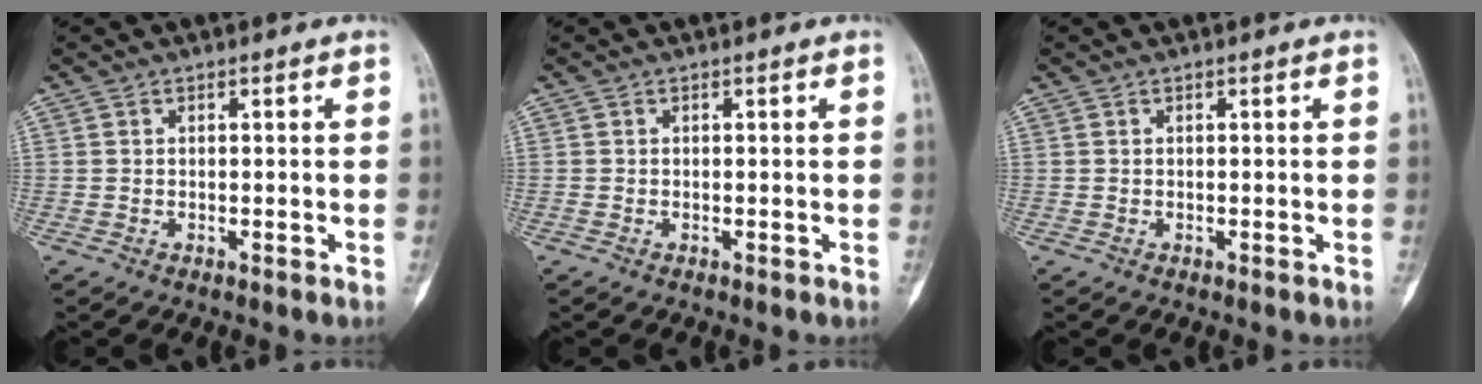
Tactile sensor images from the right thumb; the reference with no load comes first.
{"total": 0.0}
{"total": 0.0}